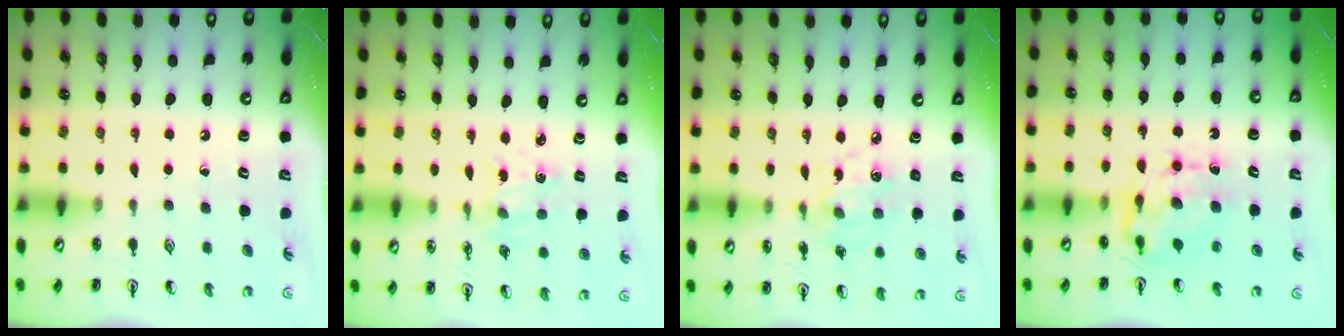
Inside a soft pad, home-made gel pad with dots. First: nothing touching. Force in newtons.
{"total": 1.0, "press": 0.9, "slide": 0.1}
{"total": 6.1, "press": 6.1, "slide": 0.4}
{"total": 6.8, "press": 6.8, "slide": 0.6}